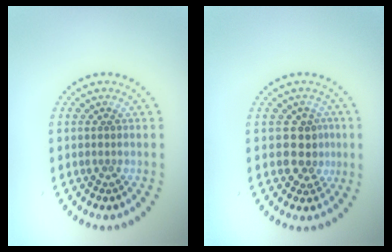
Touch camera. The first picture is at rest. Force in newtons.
{"total": 2.9, "press": 2.7, "slide": 1.2}